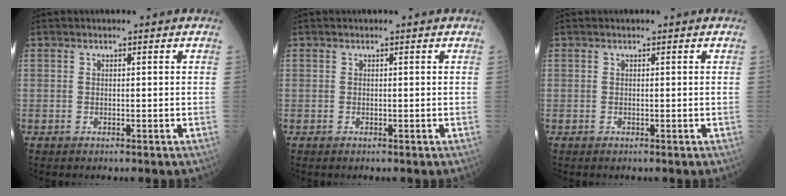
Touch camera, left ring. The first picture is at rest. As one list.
[{"total": 0.0}, {"total": 0.0}]